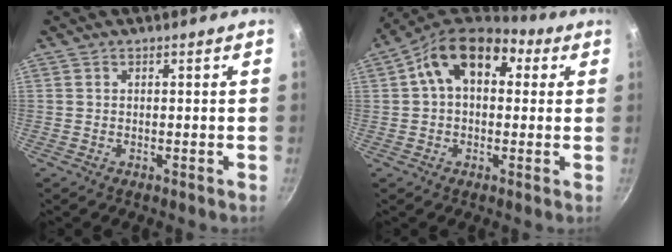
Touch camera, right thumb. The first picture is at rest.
{"total": 14.2, "force": [4.0, 9.3, 9.9], "torque": [-0.130, 0.023, 0.043]}